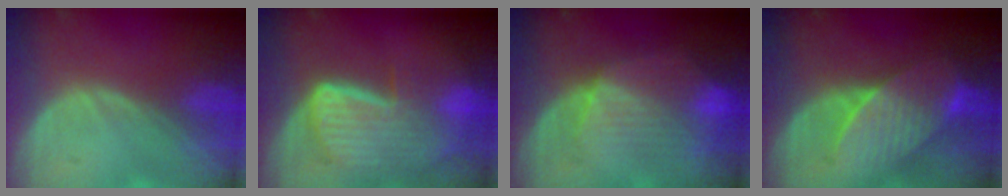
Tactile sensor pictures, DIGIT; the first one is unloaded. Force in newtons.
{"total": 9.3, "press": 8.1, "slide": 4.6}
{"total": 8.9, "press": 8.0, "slide": 3.9}
{"total": 7.2, "press": 7.1, "slide": 1.1}